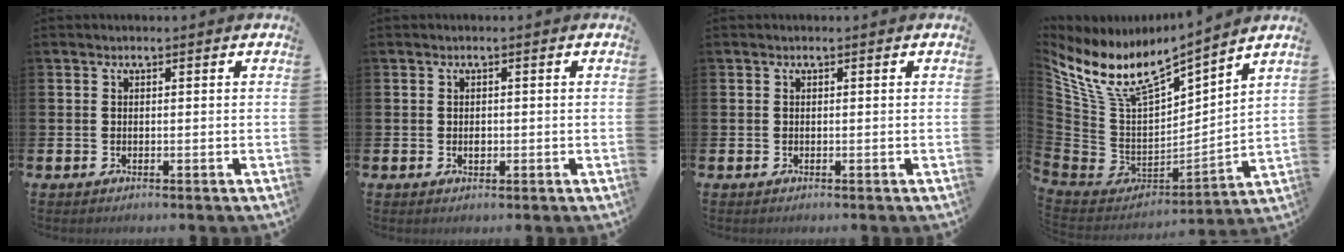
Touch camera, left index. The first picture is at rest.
{"total": 0.9, "force": [0.0, 0.7, 0.6], "torque": [-0.003, -0.001, -0.003]}
{"total": 0.0}
{"total": 10.2, "force": [8.8, 2.3, 4.7], "torque": [-0.139, -0.063, 0.152]}